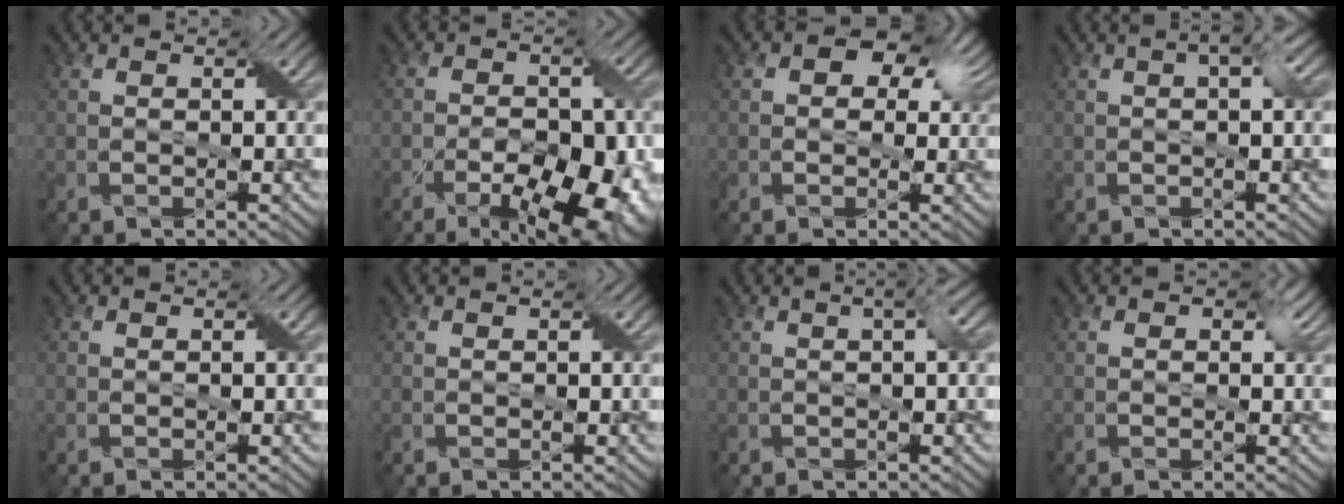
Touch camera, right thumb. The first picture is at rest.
{"total": 12.8, "force": [-7.1, 5.7, 8.9], "torque": [-0.097, -0.003, -0.085]}
{"total": 6.5, "force": [2.4, 4.6, 4.0], "torque": [-0.050, 0.019, 0.022]}
{"total": 2.5, "force": [0.6, 0.4, 2.4], "torque": [-0.043, 0.009, 0.007]}
{"total": 0.0}
{"total": 0.0}
{"total": 2.1, "force": [0.4, 0.1, 2.1], "torque": [-0.039, 0.010, 0.005]}
{"total": 1.5, "force": [0.3, 1.2, 0.8], "torque": [-0.013, -0.003, 0.002]}